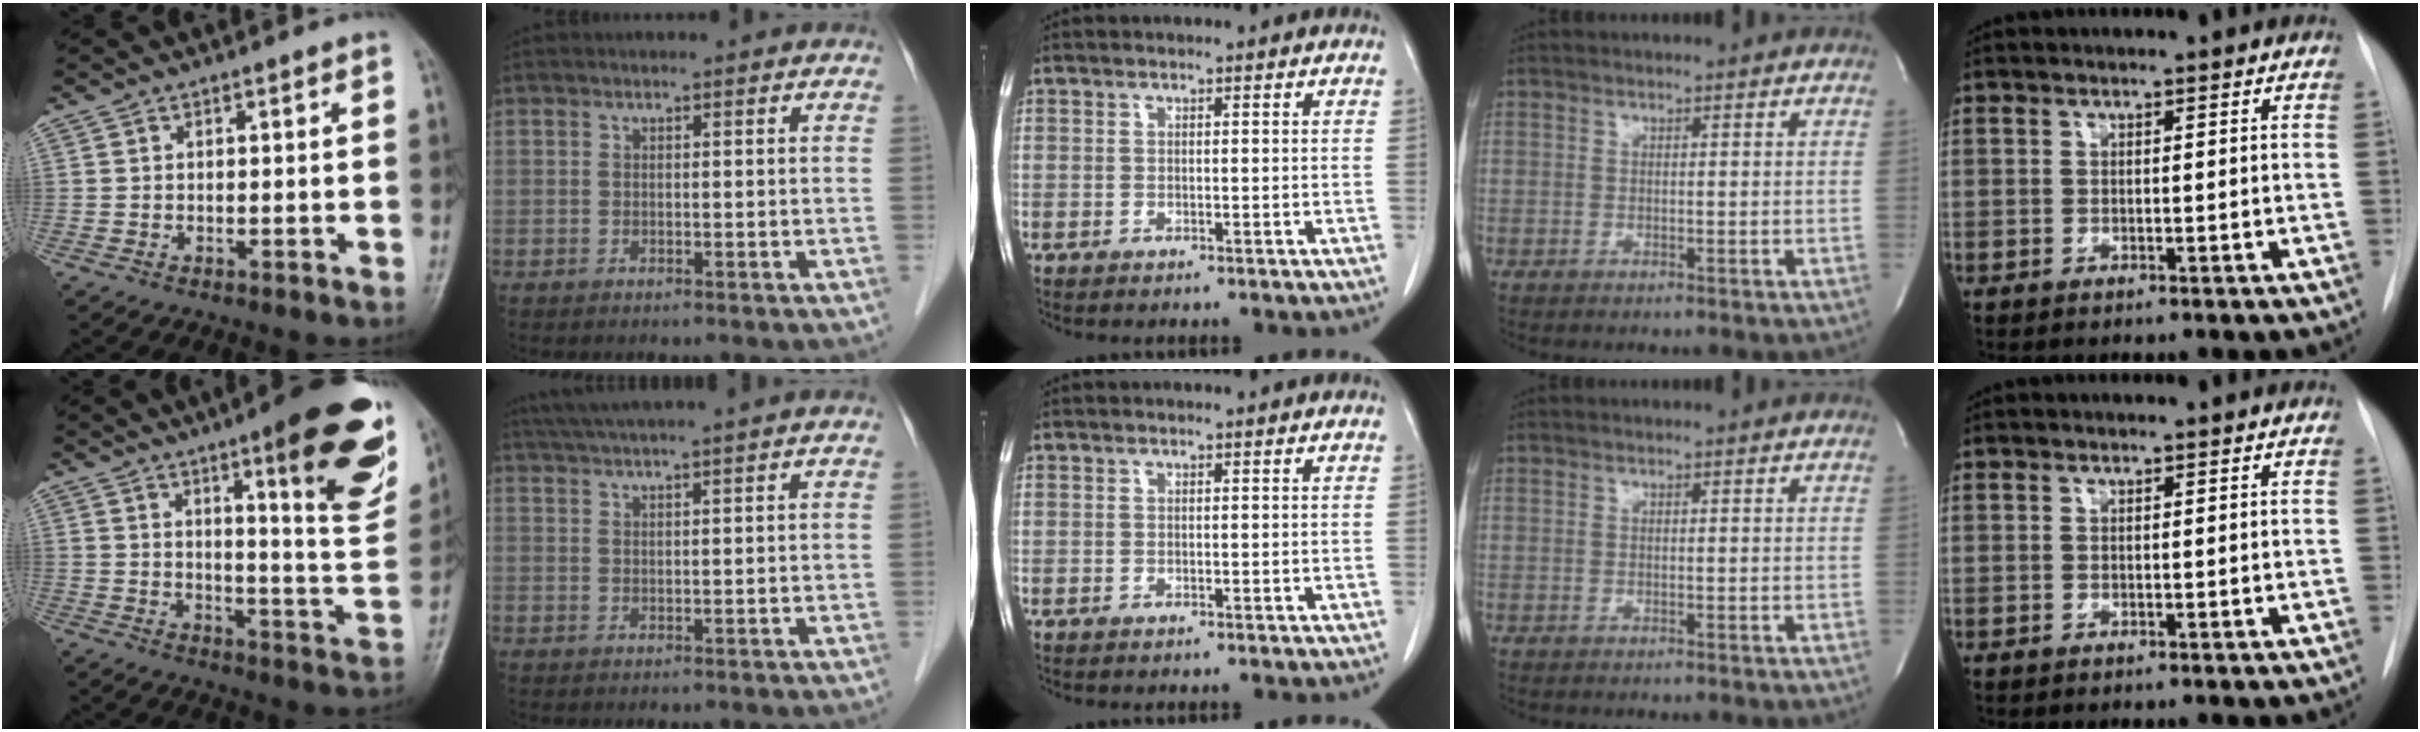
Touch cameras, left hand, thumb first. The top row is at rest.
{"thumb": {"total": 21.6, "force": [11.0, 4.2, 18.2], "torque": [-0.201, -0.054, 0.151]}, "index": {"total": 10.1, "force": [8.8, -0.9, 5.0], "torque": [-0.085, 0.038, 0.120]}}